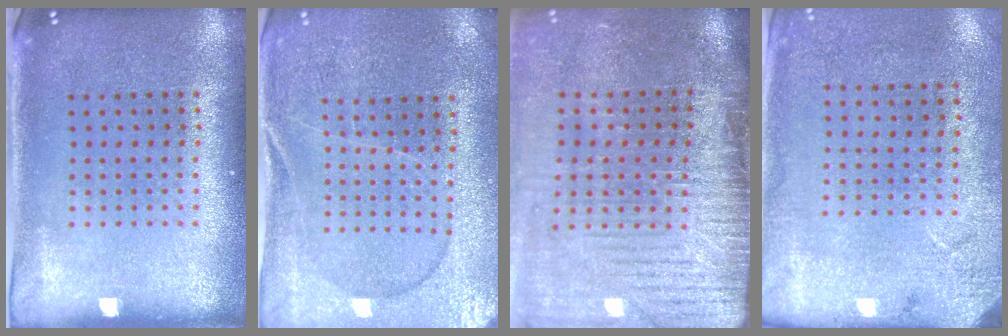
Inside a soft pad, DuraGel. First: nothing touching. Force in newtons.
{"total": 1.1, "press": 1.1, "slide": 0.4}
{"total": 4.4, "press": 3.8, "slide": 2.2}
{"total": 2.7, "press": 2.2, "slide": 1.6}